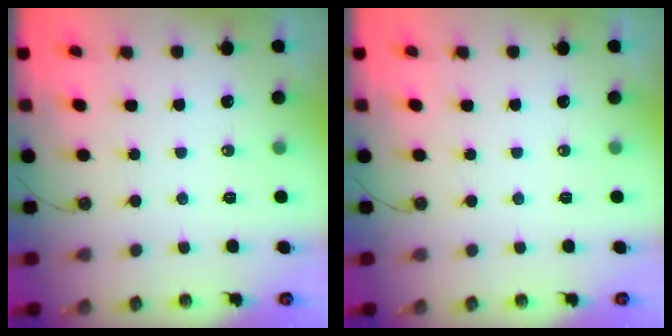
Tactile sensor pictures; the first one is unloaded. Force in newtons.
{"total": 0.0}